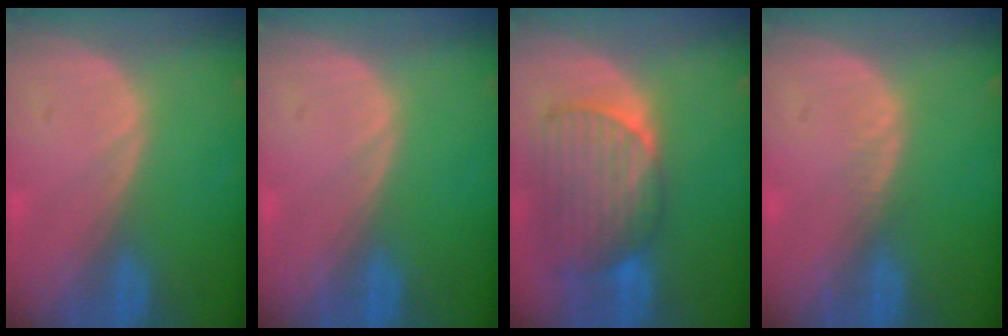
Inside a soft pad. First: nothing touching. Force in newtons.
{"total": 0.0}
{"total": 9.1, "press": 8.4, "slide": 3.5}
{"total": 0.9, "press": 0.9, "slide": 0.2}